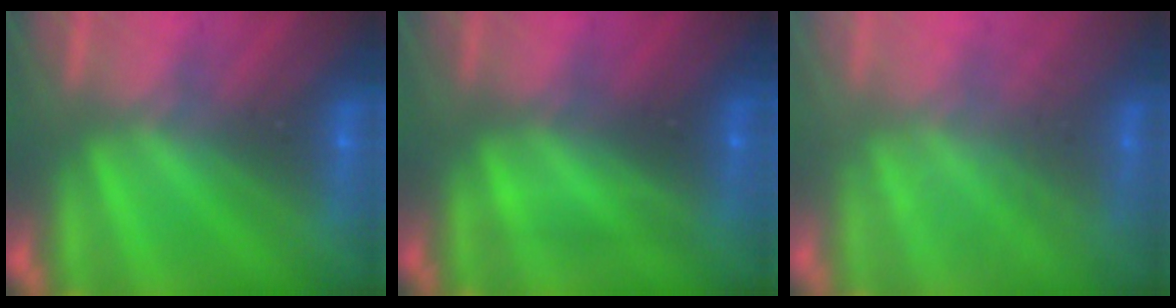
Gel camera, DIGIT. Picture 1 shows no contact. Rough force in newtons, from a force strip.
{"total": 1.8}
{"total": 2.2}